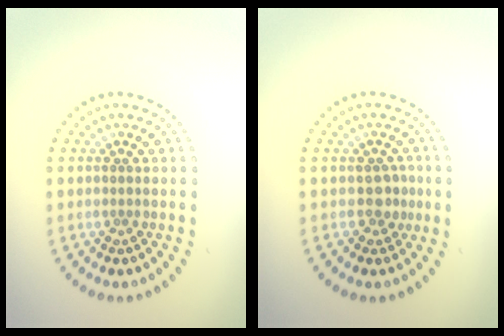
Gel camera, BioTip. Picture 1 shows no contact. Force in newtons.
{"total": 1.6, "press": 1.5, "slide": 0.7}